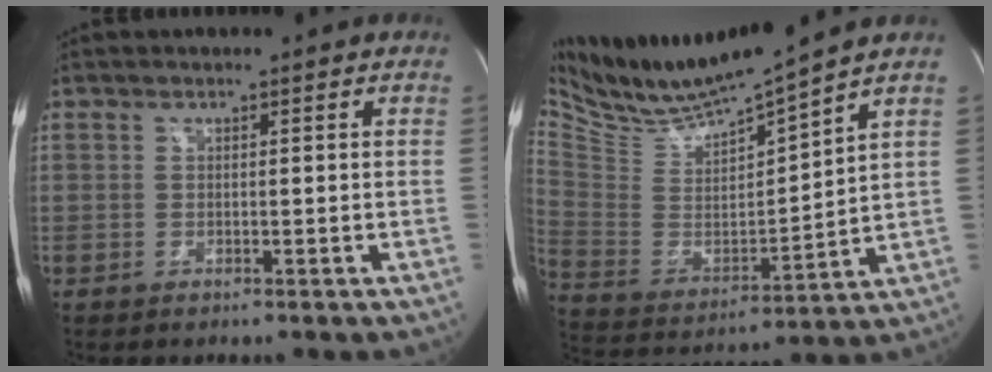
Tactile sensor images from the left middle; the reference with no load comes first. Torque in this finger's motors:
{"motor_torque": [-0.43, -0.56, -0.22, -0.01]}